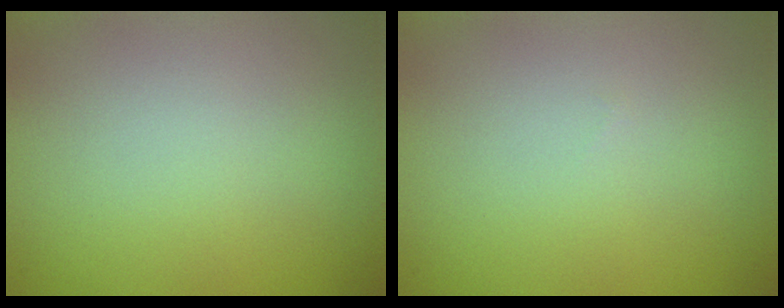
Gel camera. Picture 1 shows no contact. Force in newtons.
{"total": 0.0}